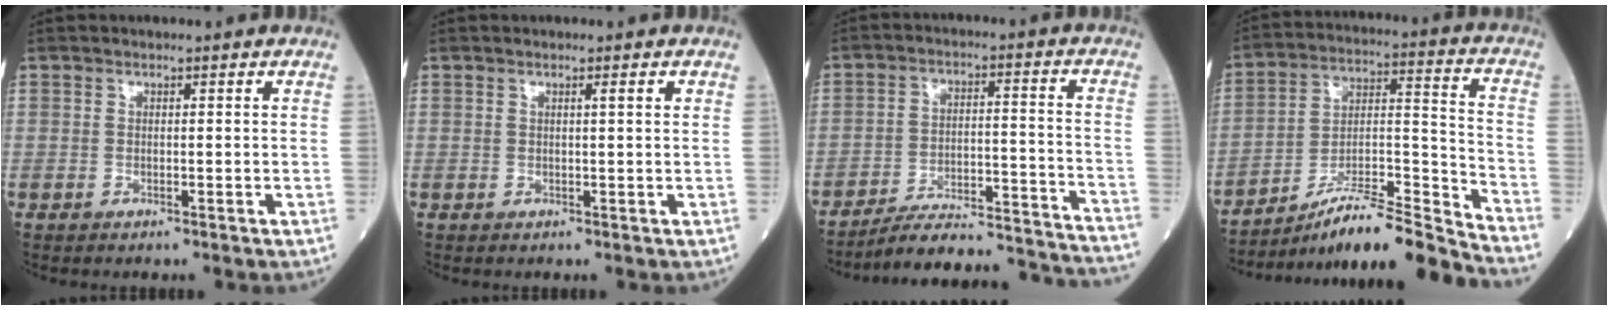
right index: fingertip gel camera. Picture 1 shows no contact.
{"total": 0.9, "force": [0.4, -0.1, 0.8], "torque": [-0.011, 0.002, 0.004]}
{"total": 22.3, "force": [-21.4, 0.5, 6.2], "torque": [-0.061, 0.000, -0.294]}
{"total": 16.5, "force": [-14.9, -1.5, 6.8], "torque": [-0.105, 0.029, -0.256]}